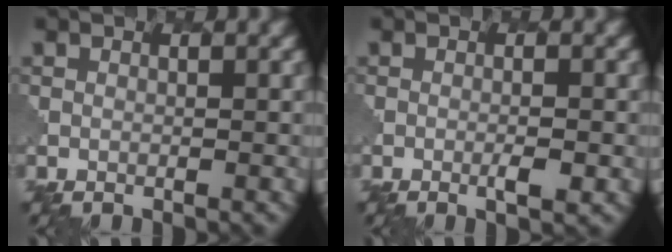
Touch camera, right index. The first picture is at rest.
{"total": 1.6, "force": [-0.4, 0.2, 1.5], "torque": [-0.025, 0.002, -0.006]}